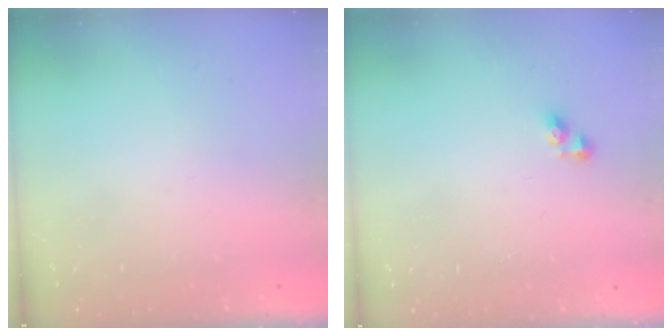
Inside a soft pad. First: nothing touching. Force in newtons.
{"total": 3.4, "press": 3.4, "slide": 0.4}